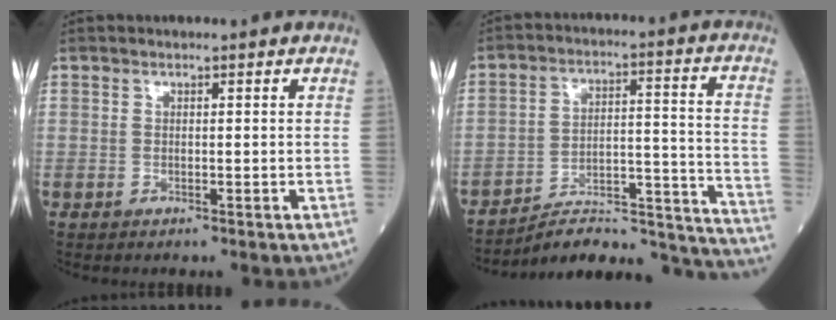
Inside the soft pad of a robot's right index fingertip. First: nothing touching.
{"total": 21.7, "force": [-21.0, 1.7, 5.3], "torque": [-0.016, 0.046, -0.295]}